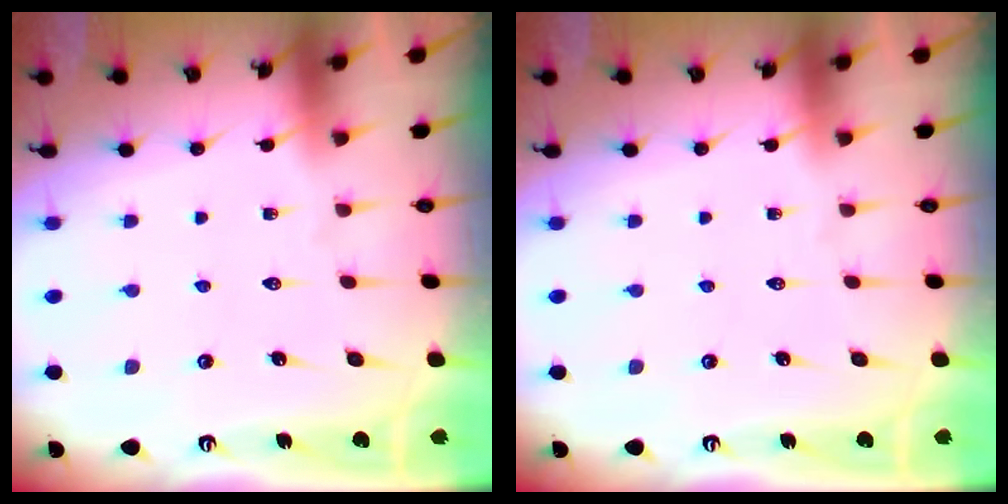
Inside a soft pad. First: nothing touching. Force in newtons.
{"total": 0.0}